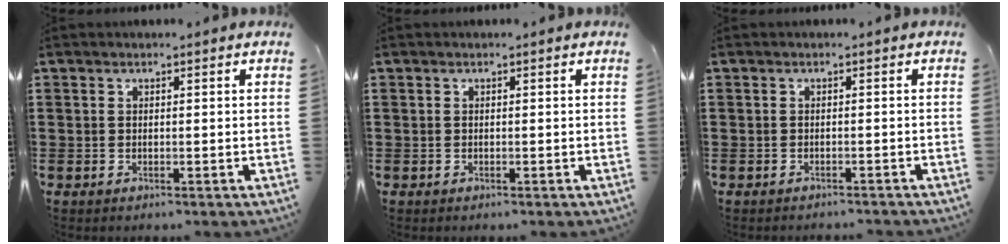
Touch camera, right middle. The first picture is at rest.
{"total": 0.0}
{"total": 0.7, "force": [-0.7, -0.1, 0.0], "torque": [-0.003, -0.002, -0.015]}